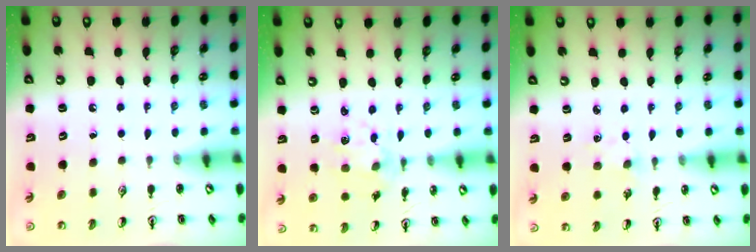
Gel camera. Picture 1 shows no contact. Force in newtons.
{"total": 2.9, "press": 2.8, "slide": 0.9}
{"total": 2.4, "press": 2.4, "slide": 0.4}